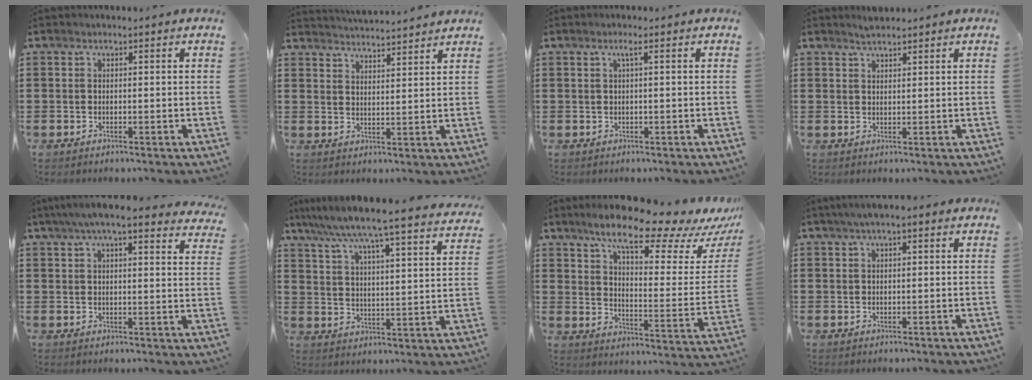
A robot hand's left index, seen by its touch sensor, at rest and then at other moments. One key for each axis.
{"total": 3.5, "fx": 3.4, "fy": -0.6, "fz": -0.1, "tx": -0.010, "ty": -0.021, "tz": 0.060}
{"total": 1.2, "fx": 0.3, "fy": 0.0, "fz": 1.2, "tx": -0.023, "ty": 0.002, "tz": 0.004}
{"total": 1.8, "fx": 1.7, "fy": 0.1, "fz": 0.4, "tx": -0.012, "ty": 0.000, "tz": 0.033}
{"total": 6.4, "fx": 5.2, "fy": 0.5, "fz": 3.7, "tx": -0.087, "ty": -0.009, "tz": 0.092}
{"total": 6.4, "fx": 5.7, "fy": -1.0, "fz": 2.7, "tx": -0.078, "ty": -0.047, "tz": 0.088}
{"total": 12.1, "fx": 9.5, "fy": 1.8, "fz": 7.2, "tx": -0.144, "ty": -0.054, "tz": 0.158}
{"total": 1.9, "fx": 0.7, "fy": 0.5, "fz": 1.7, "tx": -0.032, "ty": 0.005, "tz": 0.011}